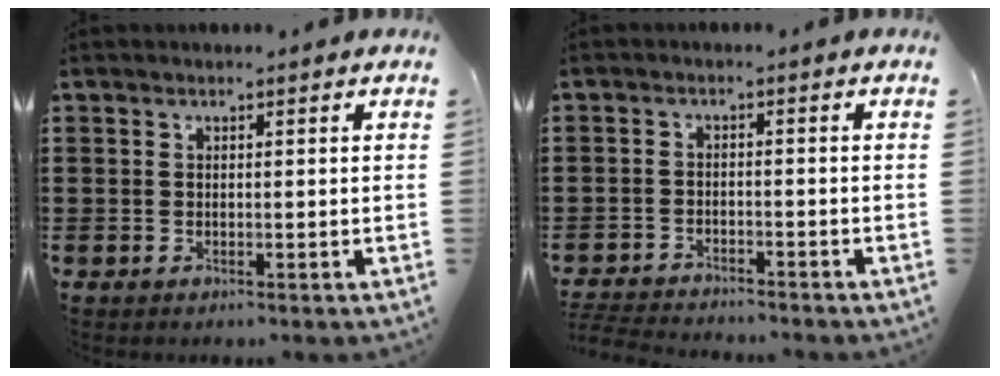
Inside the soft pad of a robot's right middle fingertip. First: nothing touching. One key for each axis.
{"total": 3.1, "fx": -3.1, "fy": 0.1, "fz": 0.2, "tx": -0.014, "ty": -0.006, "tz": -0.069}